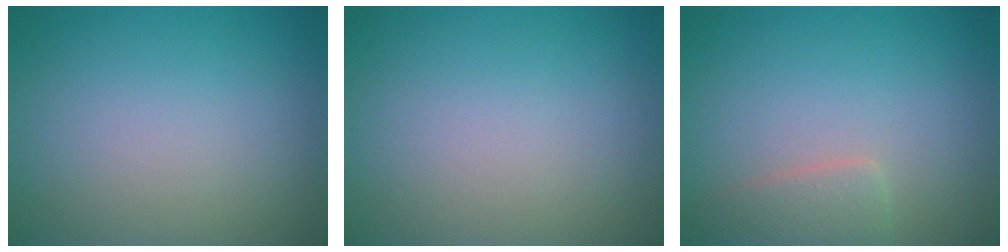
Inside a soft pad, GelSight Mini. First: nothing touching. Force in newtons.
{"total": 0.0}
{"total": 2.0, "press": 2.0, "slide": 0.2}